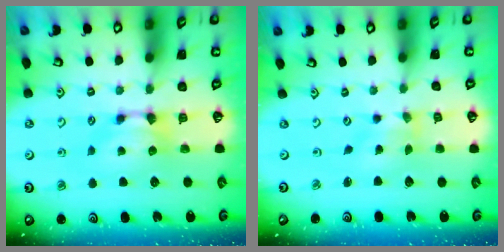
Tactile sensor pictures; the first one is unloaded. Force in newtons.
{"total": 2.7, "press": 2.4, "slide": 1.1}